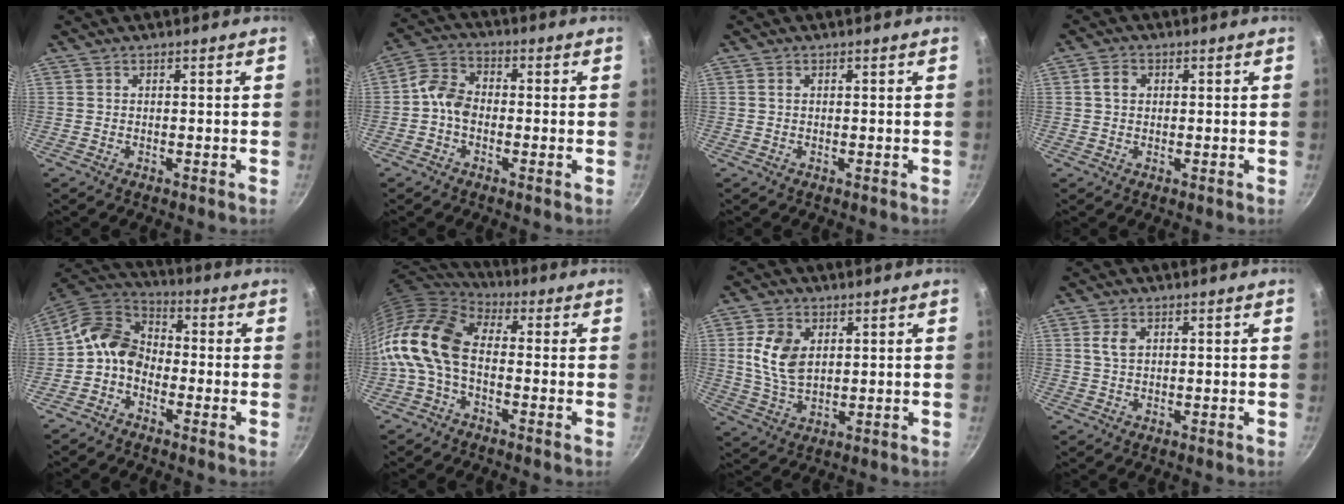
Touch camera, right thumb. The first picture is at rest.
{"total": 6.0, "force": [-1.3, 4.3, 3.9], "torque": [-0.067, 0.028, -0.041]}
{"total": 0.7, "force": [0.3, 0.5, 0.5], "torque": [-0.010, 0.002, 0.004]}
{"total": 3.0, "force": [0.7, 2.3, 1.8], "torque": [-0.023, 0.005, 0.009]}
{"total": 9.1, "force": [-2.5, 6.9, 5.5], "torque": [-0.081, 0.041, -0.075]}
{"total": 14.3, "force": [-2.1, 8.8, 11.0], "torque": [-0.211, 0.029, -0.061]}
{"total": 9.3, "force": [2.3, 6.1, 6.7], "torque": [-0.120, -0.014, 0.048]}
{"total": 3.0, "force": [1.0, 1.9, 2.1], "torque": [-0.040, 0.000, 0.019]}